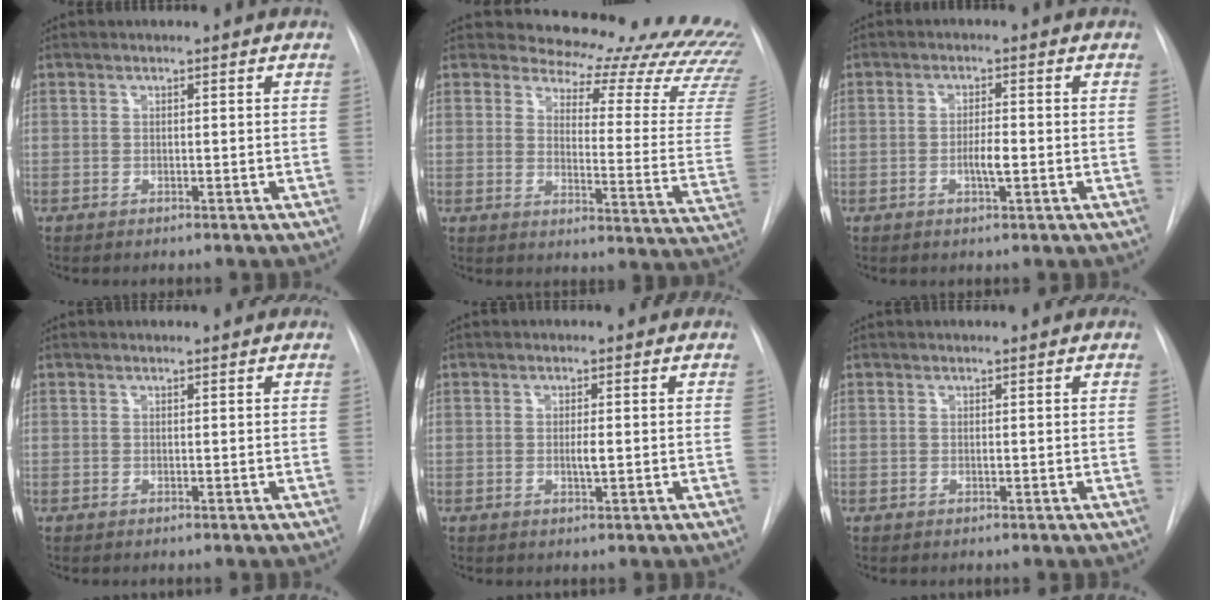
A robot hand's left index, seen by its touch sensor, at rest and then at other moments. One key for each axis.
{"total": 22.6, "fx": 21.6, "fy": 4.4, "fz": 4.9, "tx": -0.042, "ty": -0.147, "tz": 0.220}
{"total": 3.0, "fx": -1.6, "fy": 0.3, "fz": 2.5, "tx": -0.045, "ty": -0.006, "tz": -0.025}
{"total": 0.0}
{"total": 1.7, "fx": -1.0, "fy": 0.1, "fz": 1.4, "tx": -0.027, "ty": -0.008, "tz": -0.014}
{"total": 0.8, "fx": -0.8, "fy": -0.1, "fz": 0.0, "tx": -0.003, "ty": -0.006, "tz": -0.012}